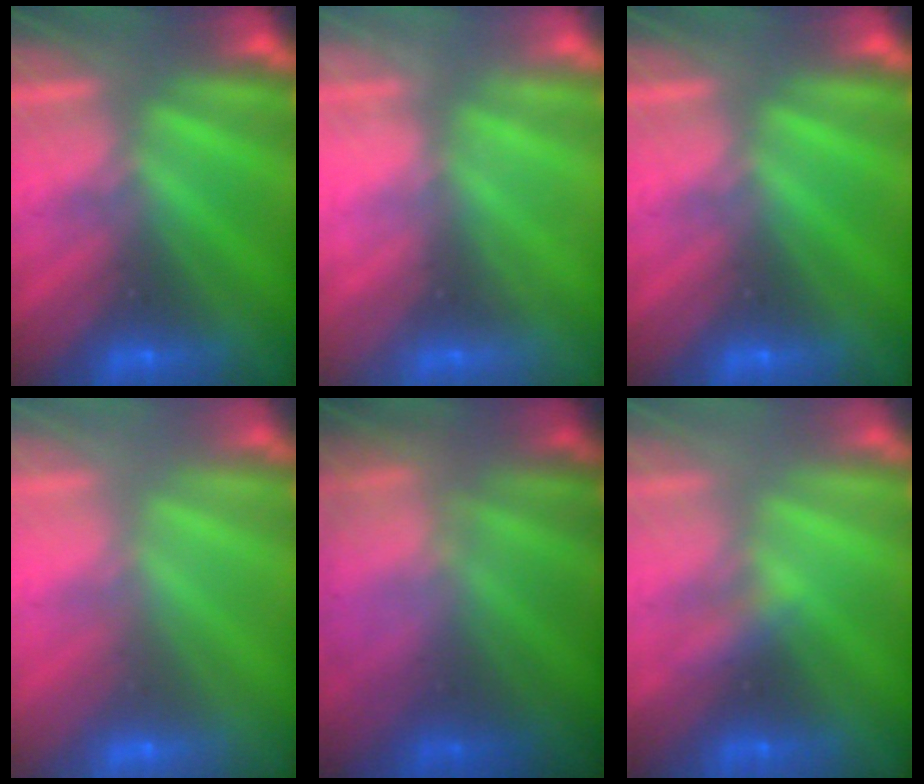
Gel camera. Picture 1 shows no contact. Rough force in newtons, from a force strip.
{"total": 2.0}
{"total": 0.0}
{"total": 2.9}
{"total": 12.7}
{"total": 2.1}